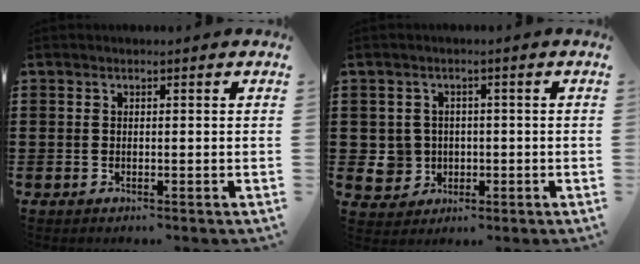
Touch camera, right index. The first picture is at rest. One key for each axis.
{"total": 3.9, "fx": -0.4, "fy": 3.8, "fz": 0.6, "tx": -0.035, "ty": 0.007, "tz": -0.012}